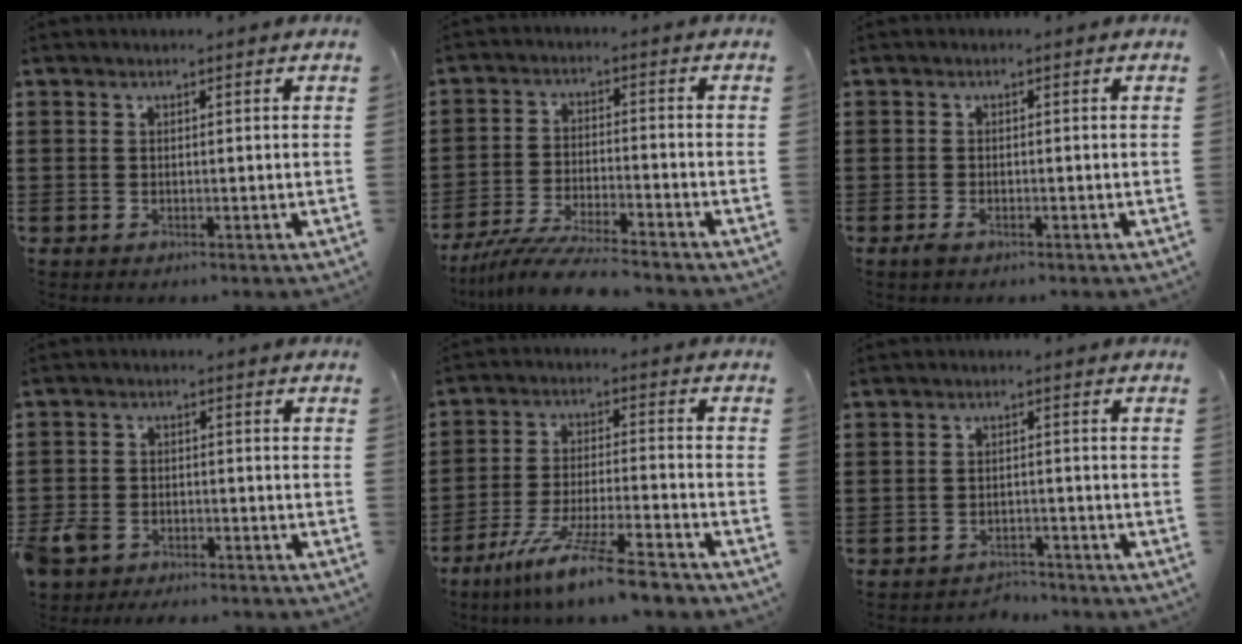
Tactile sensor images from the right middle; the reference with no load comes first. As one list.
[{"total": 7.4, "force": [-6.8, 0.1, 2.9], "torque": [-0.066, -0.009, -0.132]}, {"total": 1.3, "force": [-0.7, 0.6, 1.0], "torque": [-0.020, -0.001, -0.014]}, {"total": 4.0, "force": [-3.4, 1.8, 1.1], "torque": [-0.042, -0.003, -0.074]}, {"total": 10.5, "force": [-8.5, -0.2, 6.2], "torque": [-0.122, -0.003, -0.166]}, {"total": 2.4, "force": [-2.4, 0.4, -0.3], "torque": [-0.003, 0.001, -0.055]}]